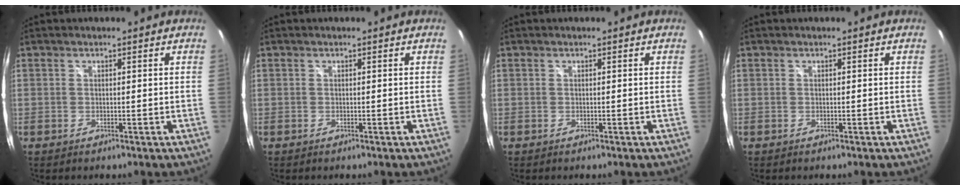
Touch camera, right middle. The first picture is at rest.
{"total": 0.0}
{"total": 0.0}
{"total": 0.0}